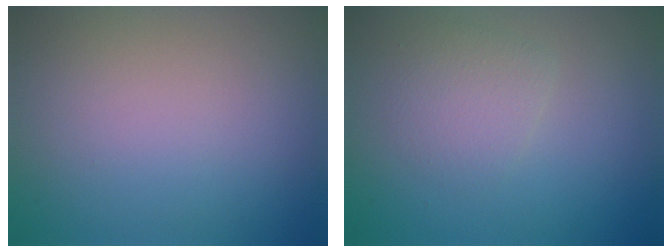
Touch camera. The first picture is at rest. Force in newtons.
{"total": 2.0, "press": 2.0, "slide": 0.2}